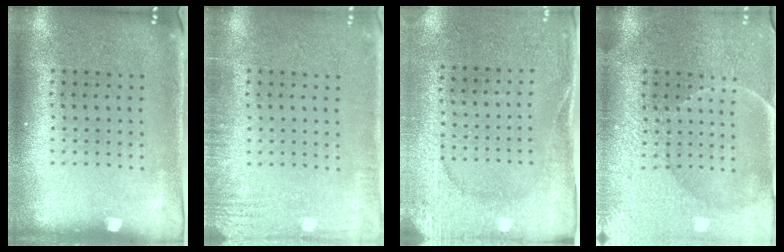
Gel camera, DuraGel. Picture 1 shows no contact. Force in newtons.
{"total": 2.1, "press": 2.1, "slide": 0.2}
{"total": 2.6, "press": 2.5, "slide": 0.7}
{"total": 3.9, "press": 3.6, "slide": 1.5}